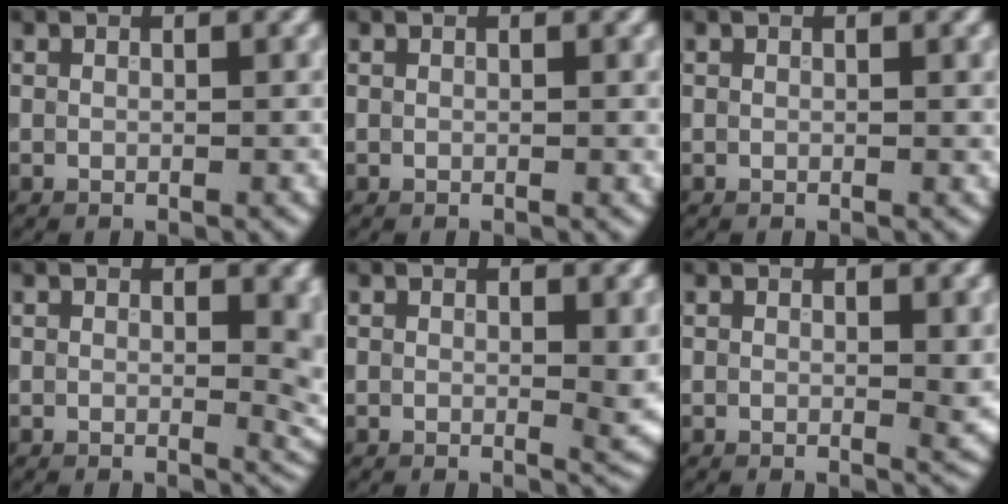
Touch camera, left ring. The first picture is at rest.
{"total": 0.0}
{"total": 0.0}
{"total": 3.4, "force": [0.3, 1.6, 3.0], "torque": [-0.020, -0.005, 0.002]}
{"total": 1.8, "force": [0.3, 0.6, 1.7], "torque": [-0.016, -0.006, 0.003]}
{"total": 1.3, "force": [0.2, 0.4, 1.2], "torque": [-0.011, -0.005, 0.003]}